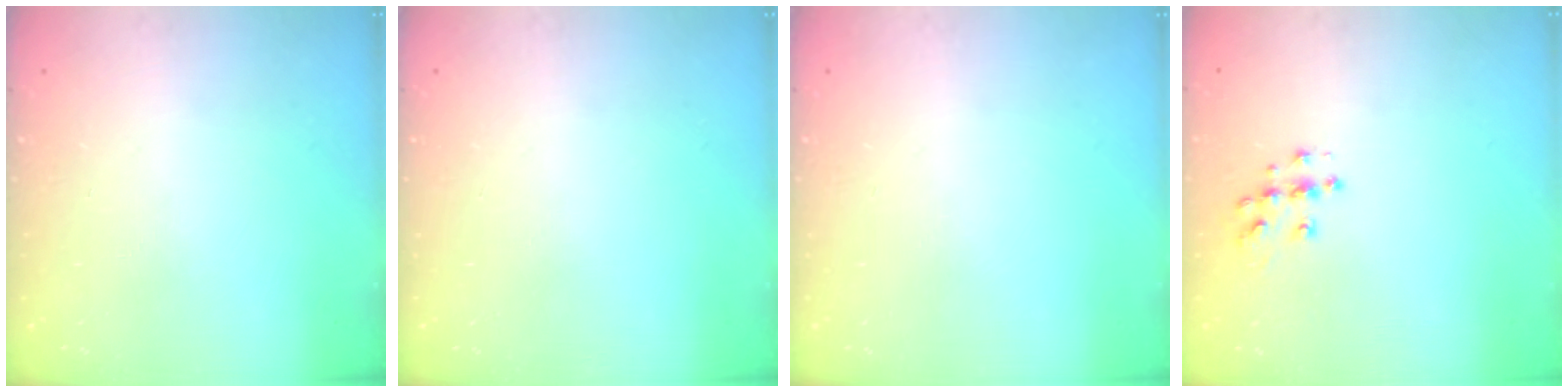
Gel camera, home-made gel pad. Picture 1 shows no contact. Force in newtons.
{"total": 0.0}
{"total": 0.0}
{"total": 8.6, "press": 8.6, "slide": 0.4}